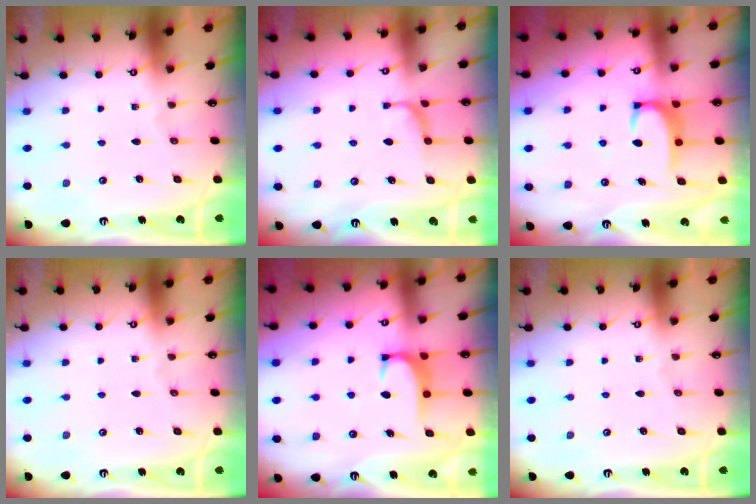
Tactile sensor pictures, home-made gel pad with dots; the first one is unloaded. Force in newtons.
{"total": 1.7, "press": 1.6, "slide": 0.7}
{"total": 3.3, "press": 3.3, "slide": 0.5}
{"total": 0.0}
{"total": 2.0, "press": 1.9, "slide": 0.5}
{"total": 0.0}